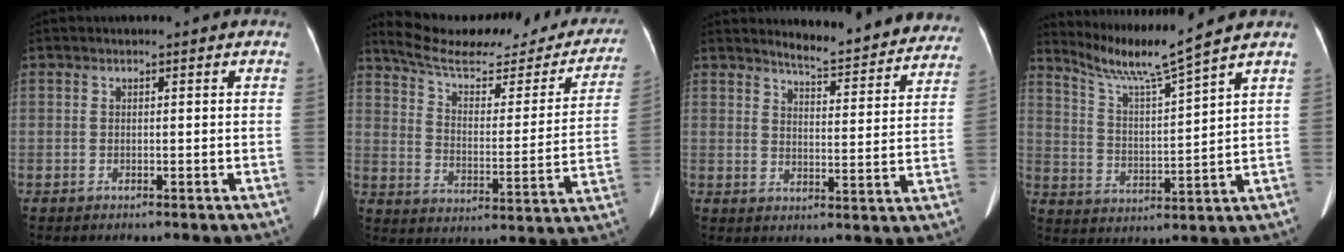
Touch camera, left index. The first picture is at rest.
{"total": 26.6, "force": [23.4, 6.7, 10.7], "torque": [-0.157, -0.031, 0.303]}
{"total": 15.9, "force": [15.1, 2.3, 4.3], "torque": [-0.040, -0.053, 0.168]}
{"total": 9.2, "force": [8.0, -2.6, 3.9], "torque": [-0.077, -0.015, 0.152]}